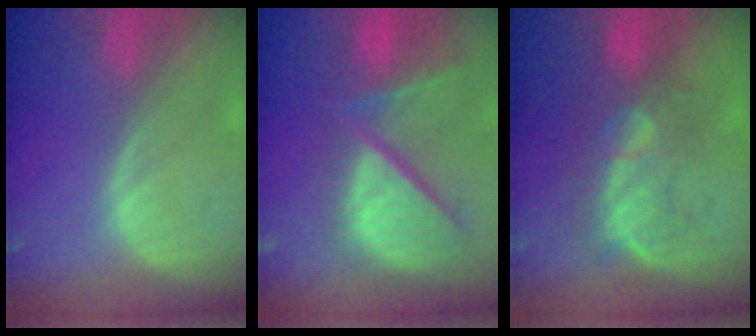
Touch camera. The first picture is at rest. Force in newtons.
{"total": 13.1, "press": 10.8, "slide": 7.3}
{"total": 7.9, "press": 7.7, "slide": 1.3}